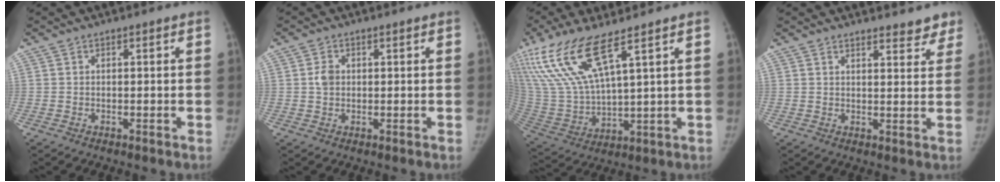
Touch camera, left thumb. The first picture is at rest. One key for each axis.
{"total": 2.5, "fx": 0.3, "fy": 2.0, "fz": 1.5, "tx": -0.023, "ty": 0.001, "tz": 0.005}
{"total": 16.1, "fx": 9.4, "fy": 4.2, "fz": 12.3, "tx": -0.279, "ty": -0.037, "tz": 0.201}
{"total": 5.8, "fx": 5.1, "fy": 2.0, "fz": 1.8, "tx": 0.009, "ty": -0.028, "tz": 0.054}